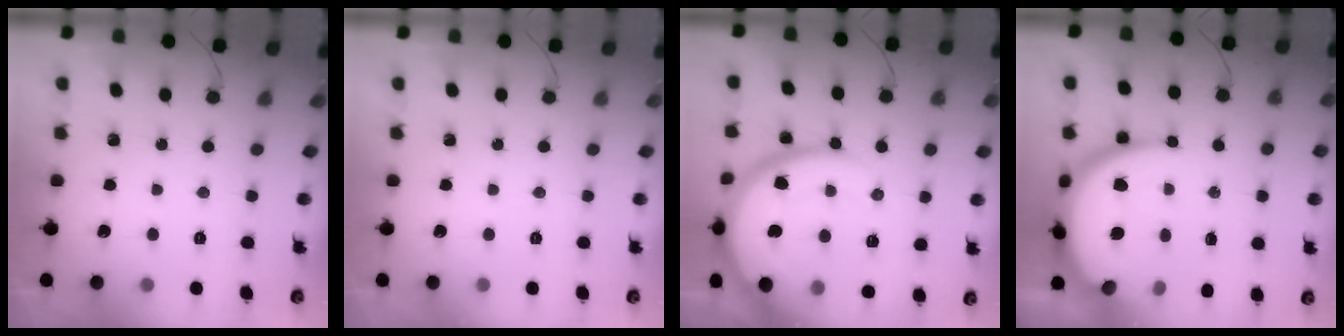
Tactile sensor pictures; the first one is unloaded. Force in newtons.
{"total": 0.0}
{"total": 18.7, "press": 18.6, "slide": 1.4}
{"total": 15.7, "press": 15.7, "slide": 1.6}